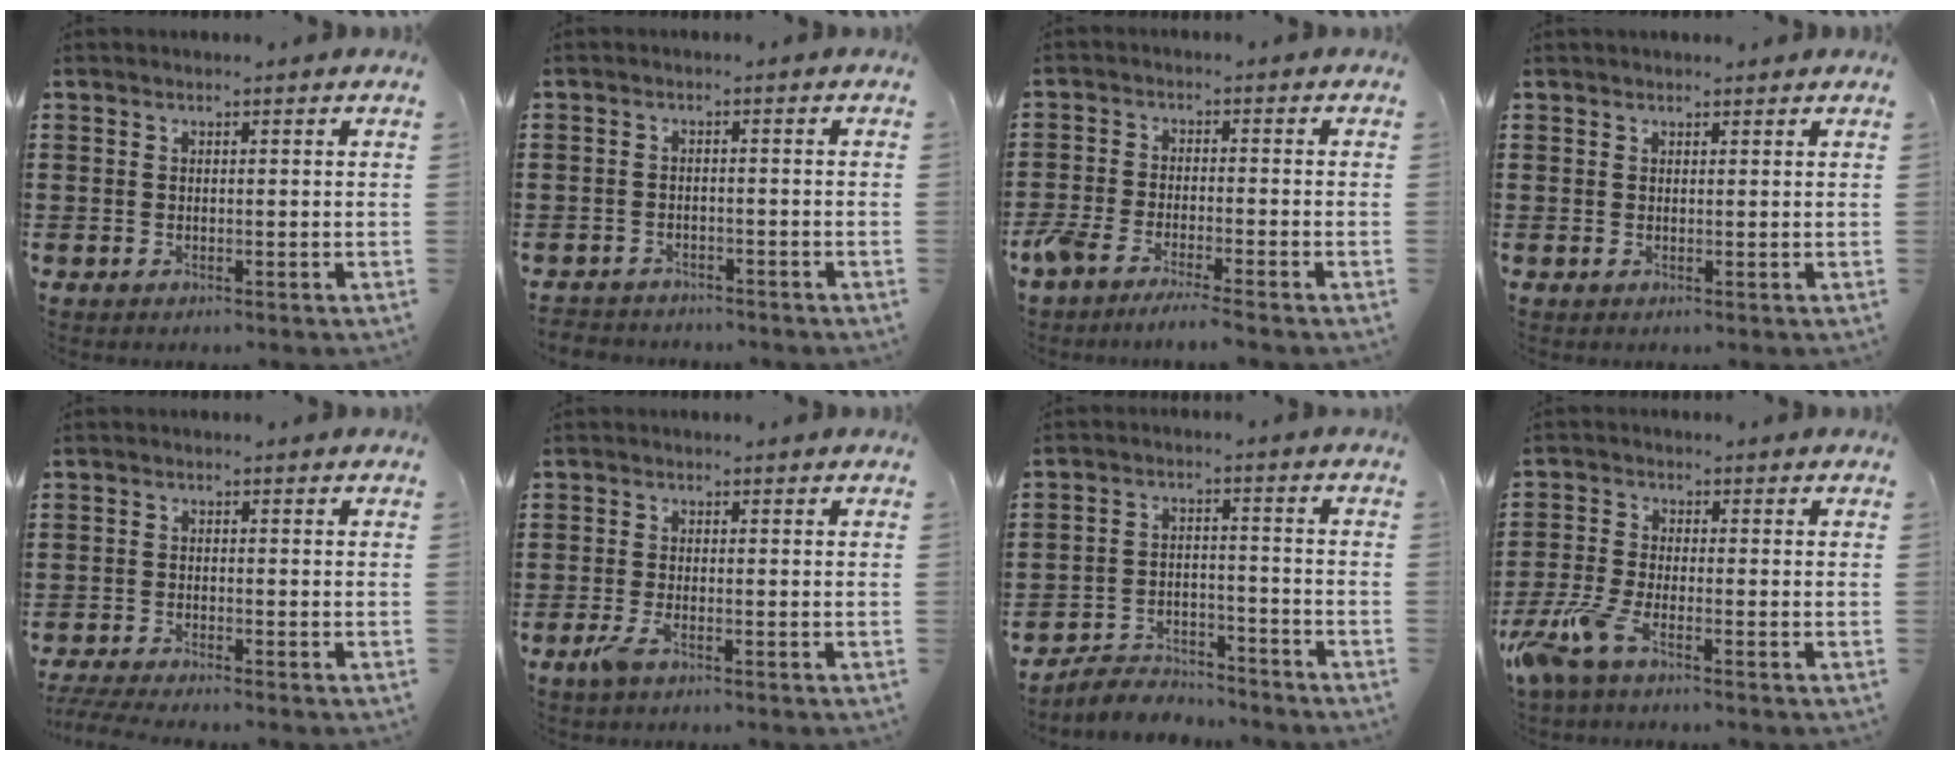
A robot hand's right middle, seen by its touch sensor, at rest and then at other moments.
{"total": 2.0, "force": [-2.0, 0.4, -0.3], "torque": [-0.002, 0.000, -0.045]}
{"total": 3.9, "force": [-3.5, 0.2, 1.7], "torque": [-0.051, -0.009, -0.073]}
{"total": 0.8, "force": [0.8, 0.0, 0.1], "torque": [0.005, -0.004, 0.014]}
{"total": 2.5, "force": [-2.4, 0.0, 0.9], "torque": [-0.028, -0.006, -0.052]}
{"total": 2.5, "force": [-1.3, 0.6, 2.1], "torque": [-0.050, -0.006, -0.027]}
{"total": 4.6, "force": [-4.5, 0.9, 0.2], "torque": [-0.009, 0.010, -0.094]}
{"total": 5.4, "force": [-3.6, 1.3, 3.8], "torque": [-0.110, -0.017, -0.076]}